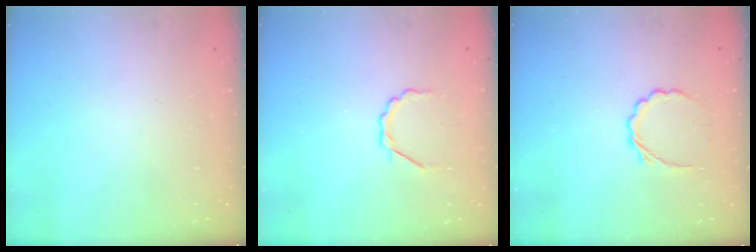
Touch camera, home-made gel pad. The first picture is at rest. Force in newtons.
{"total": 3.6, "press": 3.4, "slide": 1.2}
{"total": 3.2, "press": 3.0, "slide": 1.0}